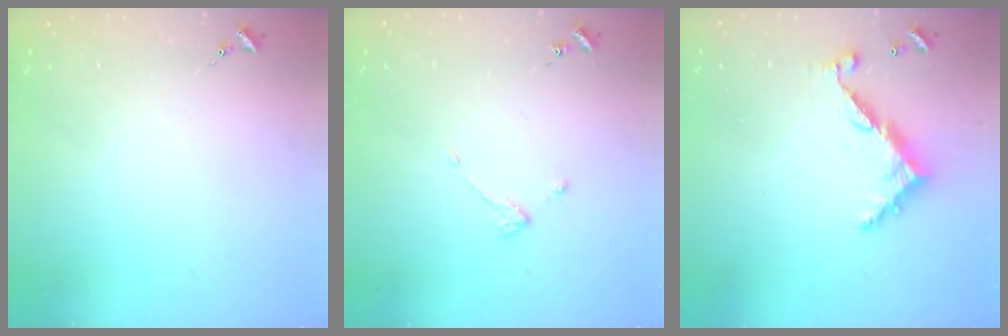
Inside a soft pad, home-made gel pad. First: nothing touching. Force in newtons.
{"total": 3.1, "press": 3.0, "slide": 0.5}
{"total": 9.0, "press": 9.0, "slide": 0.7}